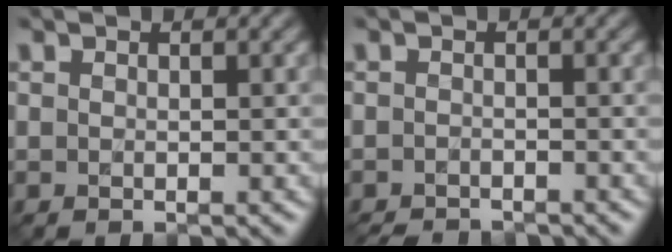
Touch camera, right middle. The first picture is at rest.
{"total": 3.3, "force": [-3.2, 0.4, 0.6], "torque": [-0.007, -0.012, -0.049]}